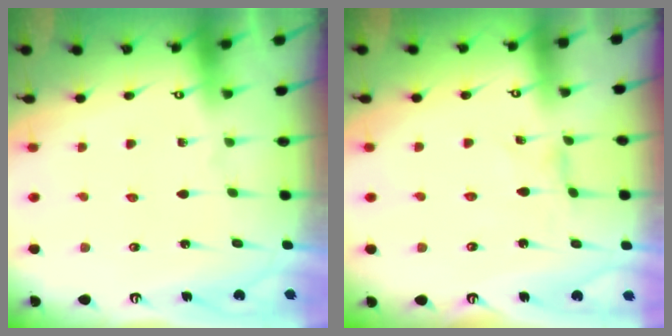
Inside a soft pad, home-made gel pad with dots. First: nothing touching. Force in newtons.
{"total": 0.0}